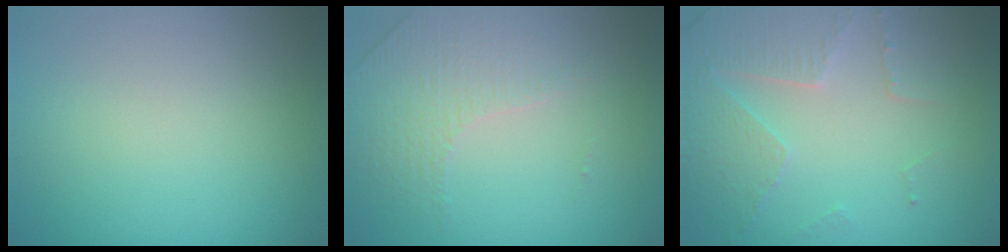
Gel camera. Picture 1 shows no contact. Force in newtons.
{"total": 4.4, "press": 2.8, "slide": 3.4}
{"total": 4.8, "press": 3.5, "slide": 3.2}